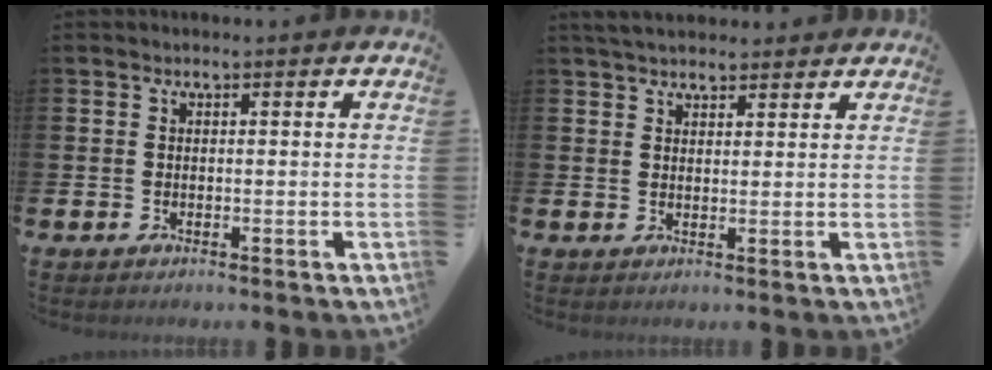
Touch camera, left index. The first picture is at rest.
{"total": 3.7, "force": [3.5, 1.0, 0.8], "torque": [-0.020, -0.009, 0.065]}